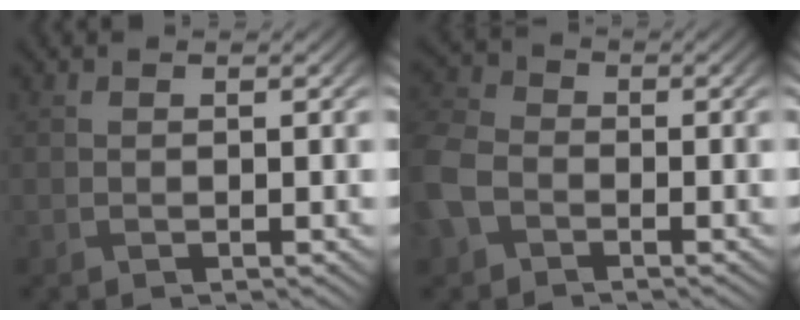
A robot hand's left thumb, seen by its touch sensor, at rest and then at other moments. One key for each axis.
{"total": 7.2, "fx": -2.9, "fy": 5.4, "fz": 3.8, "tx": -0.123, "ty": -0.009, "tz": -0.073}